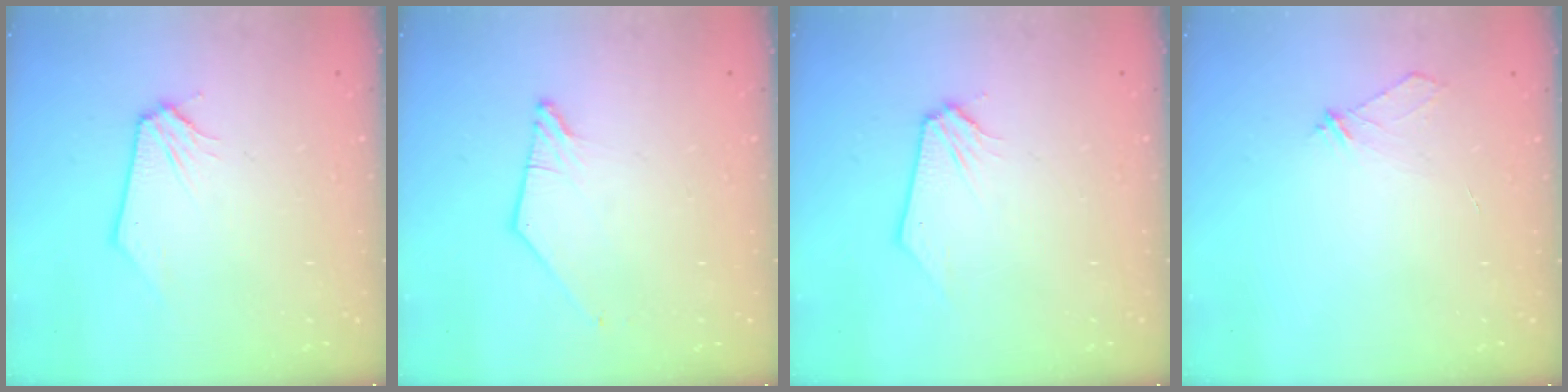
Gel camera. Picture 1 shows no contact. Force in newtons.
{"total": 0.0}
{"total": 0.0}
{"total": 3.6, "press": 3.6, "slide": 0.4}